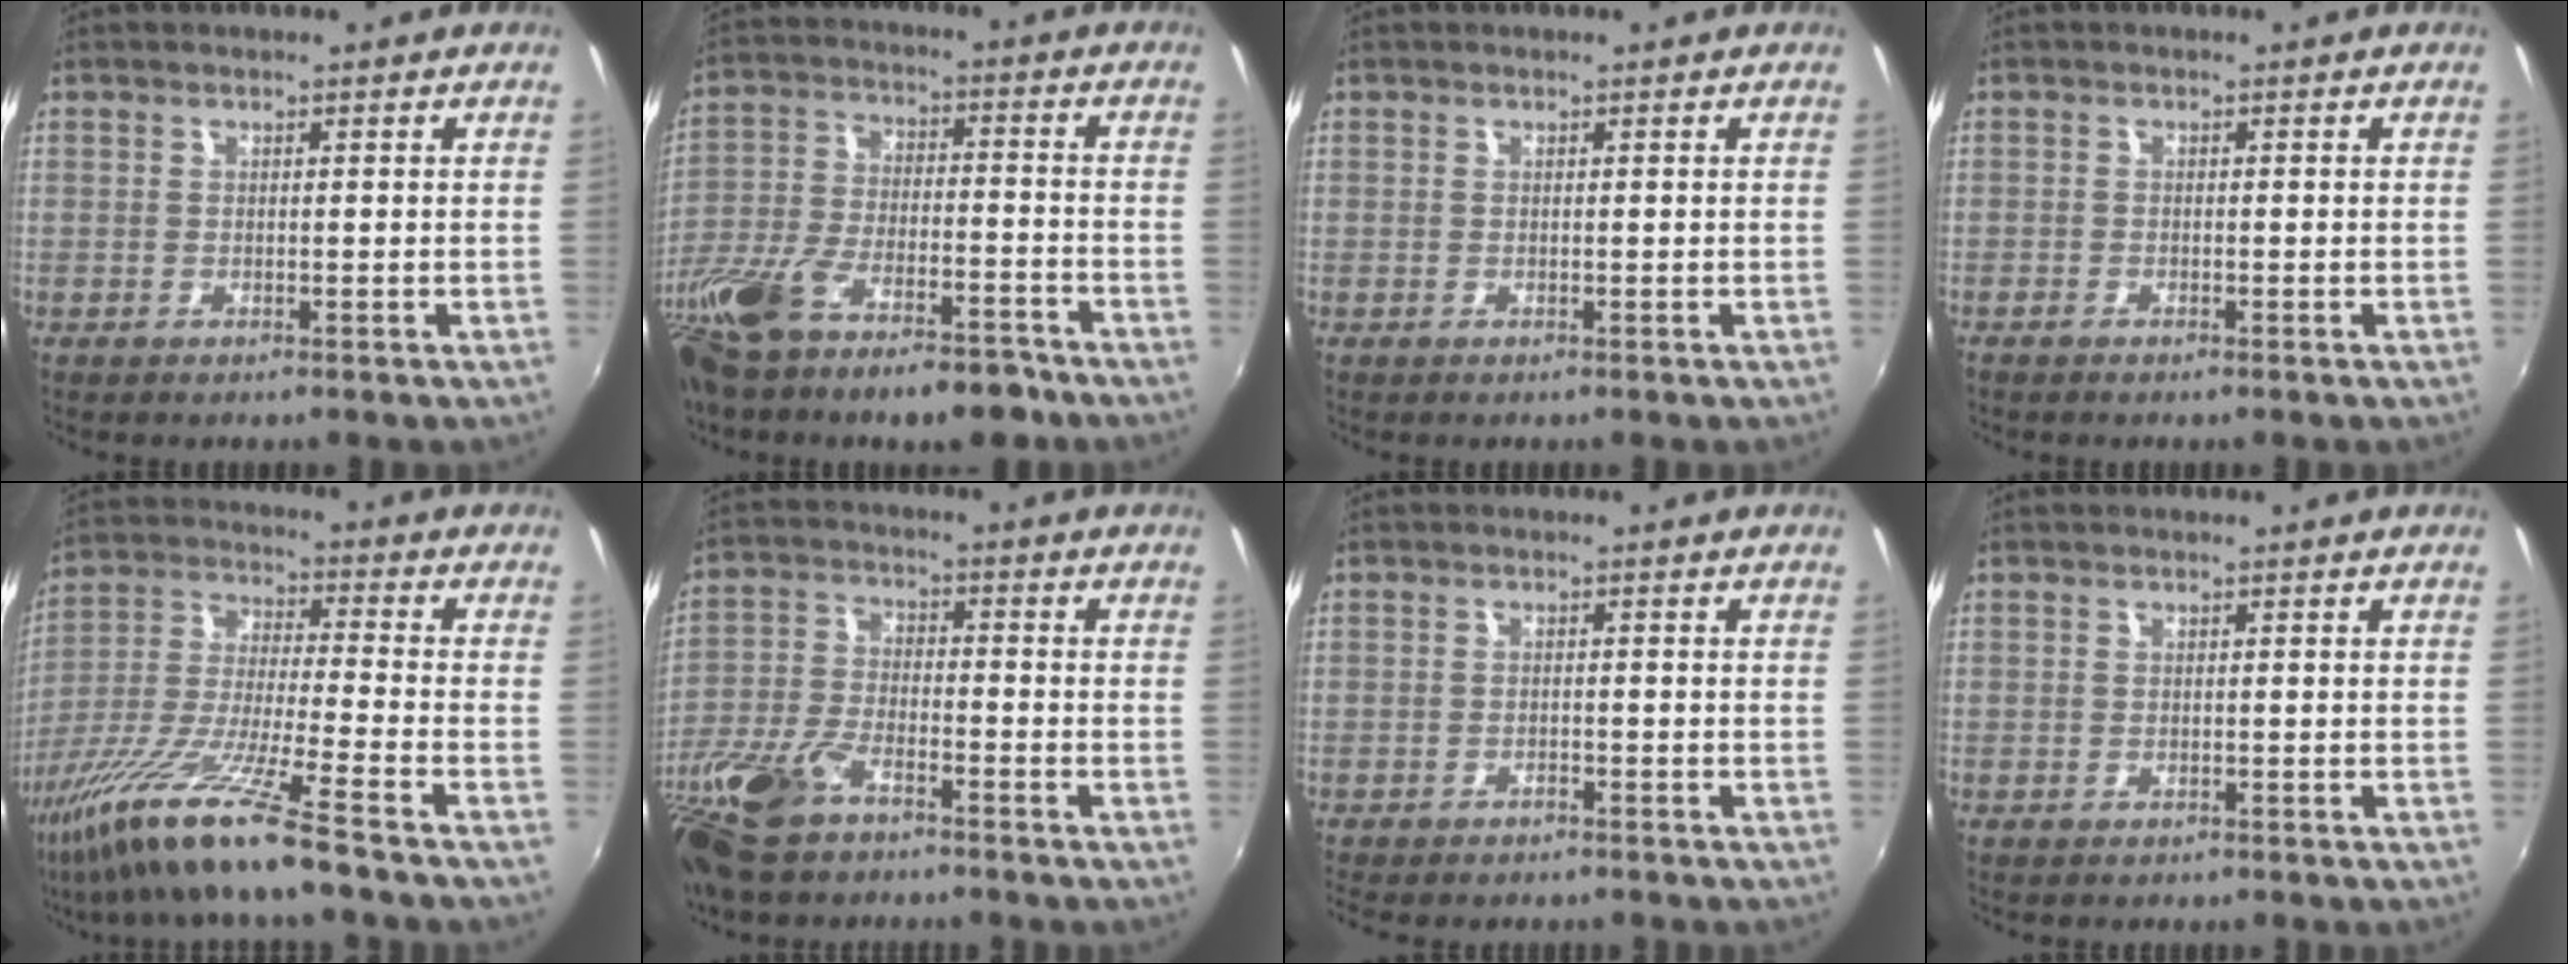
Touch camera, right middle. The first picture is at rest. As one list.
[{"total": 19.3, "force": [-14.1, 6.4, 11.5], "torque": [-0.244, -0.037, -0.240]}, {"total": 0.0}, {"total": 1.1, "force": [-1.0, 0.2, 0.4], "torque": [-0.014, -0.004, -0.021]}, {"total": 15.9, "force": [-11.1, -1.1, 11.3], "torque": [-0.226, -0.030, -0.212]}, {"total": 14.3, "force": [-10.1, 5.4, 8.5], "torque": [-0.202, -0.023, -0.205]}, {"total": 3.1, "force": [-2.8, 0.9, 1.1], "torque": [-0.033, -0.014, -0.046]}, {"total": 0.5, "force": [0.5, 0.0, -0.3], "torque": [0.006, 0.000, 0.007]}]